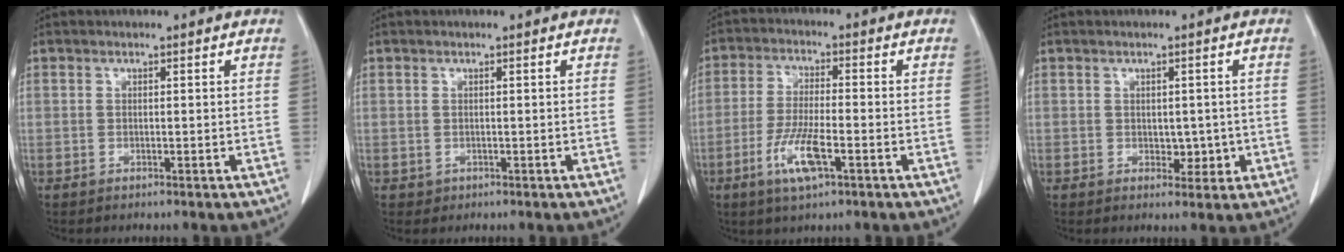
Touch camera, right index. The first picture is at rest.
{"total": 1.2, "force": [-0.1, 1.1, 0.5], "torque": [-0.013, 0.003, 0.007]}
{"total": 8.3, "force": [-3.6, 1.9, 7.2], "torque": [-0.150, -0.008, -0.063]}
{"total": 3.8, "force": [-0.4, 2.6, 2.8], "torque": [-0.036, 0.008, 0.006]}